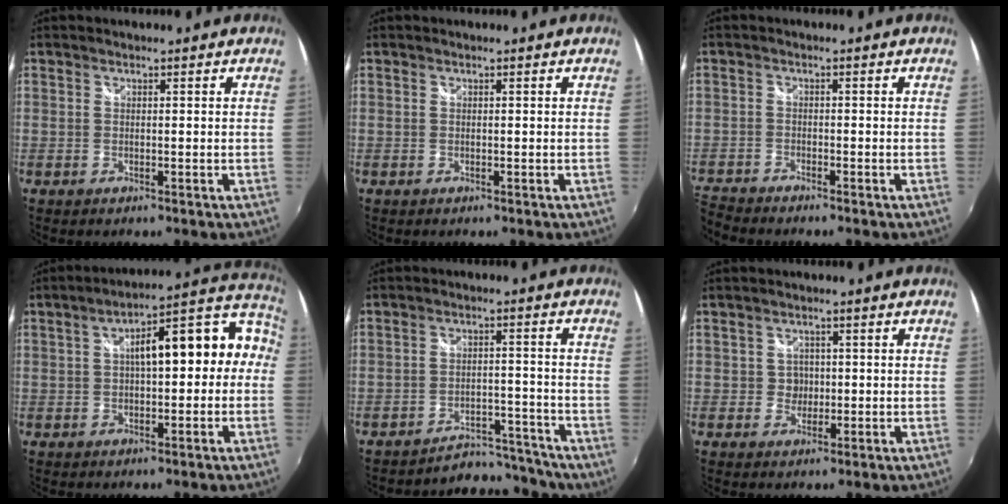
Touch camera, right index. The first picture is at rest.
{"total": 0.0}
{"total": 4.9, "force": [-4.9, 0.2, 0.4], "torque": [-0.035, -0.017, -0.103]}
{"total": 13.5, "force": [-0.1, 5.1, 12.5], "torque": [-0.171, 0.053, 0.005]}
{"total": 8.5, "force": [-8.1, 2.5, 0.1], "torque": [-0.003, 0.031, -0.111]}
{"total": 2.2, "force": [-0.1, 2.1, 0.3], "torque": [-0.002, 0.005, -0.001]}